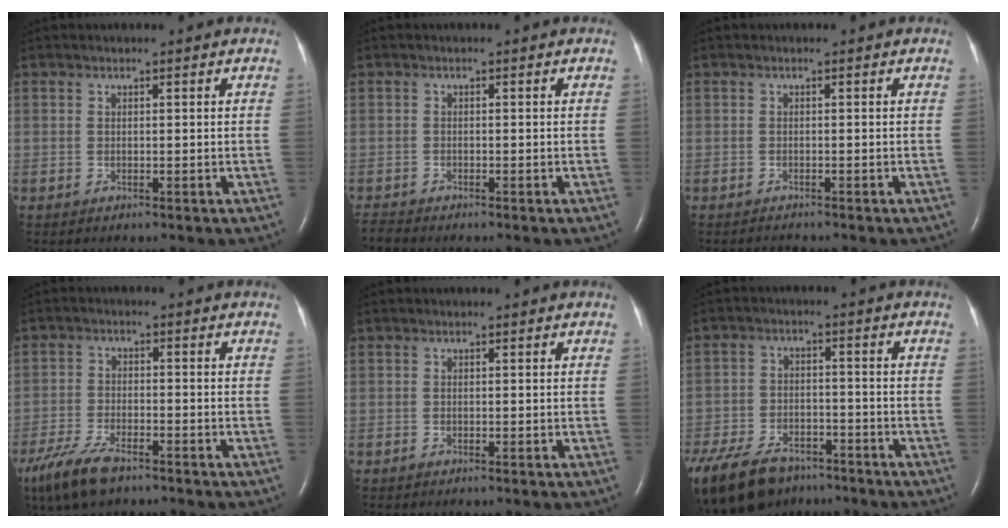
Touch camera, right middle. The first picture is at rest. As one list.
[{"total": 1.5, "force": [-1.5, 0.0, 0.0], "torque": [-0.003, -0.008, -0.028]}, {"total": 0.8, "force": [-0.8, -0.1, -0.1], "torque": [-0.002, -0.006, -0.009]}, {"total": 8.3, "force": [-6.1, 2.6, 5.1], "torque": [-0.111, -0.017, -0.111]}, {"total": 0.0}, {"total": 20.7, "force": [-14.4, 11.1, 9.9], "torque": [-0.289, -0.040, -0.224]}]